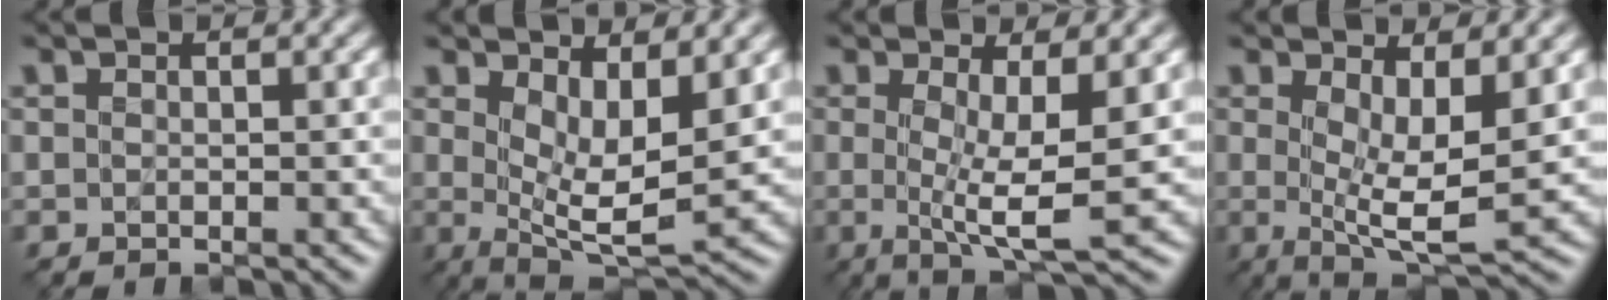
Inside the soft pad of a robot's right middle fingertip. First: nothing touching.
{"total": 5.0, "force": [1.4, 1.8, 4.5], "torque": [-0.086, -0.017, 0.028]}
{"total": 4.4, "force": [0.0, 0.4, 4.3], "torque": [-0.076, -0.009, -0.001]}
{"total": 4.9, "force": [0.7, 1.3, 4.7], "torque": [-0.088, -0.016, 0.014]}